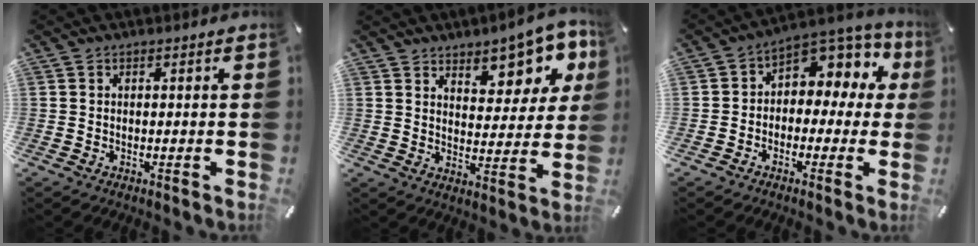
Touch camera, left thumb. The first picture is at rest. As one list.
[{"total": 11.3, "force": [8.2, 5.7, 5.3], "torque": [-0.047, -0.070, 0.140]}, {"total": 7.4, "force": [2.2, 5.7, 4.2], "torque": [-0.062, -0.023, 0.037]}]